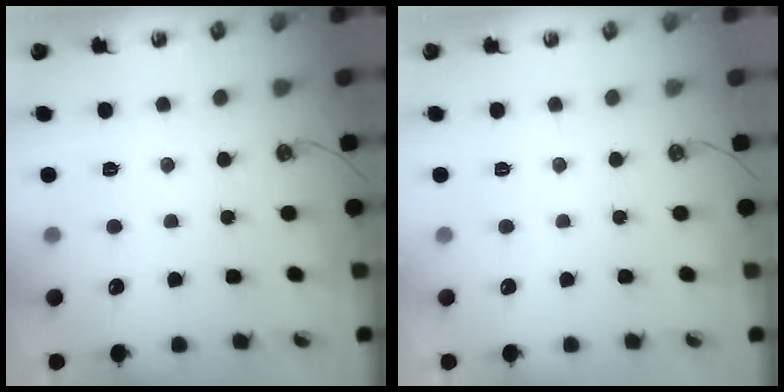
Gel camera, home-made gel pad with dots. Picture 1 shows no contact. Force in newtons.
{"total": 0.0}